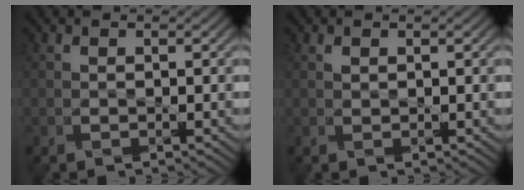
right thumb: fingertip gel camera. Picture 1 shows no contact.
{"total": 0.6, "force": [0.5, 0.0, 0.2], "torque": [-0.012, 0.002, 0.012]}